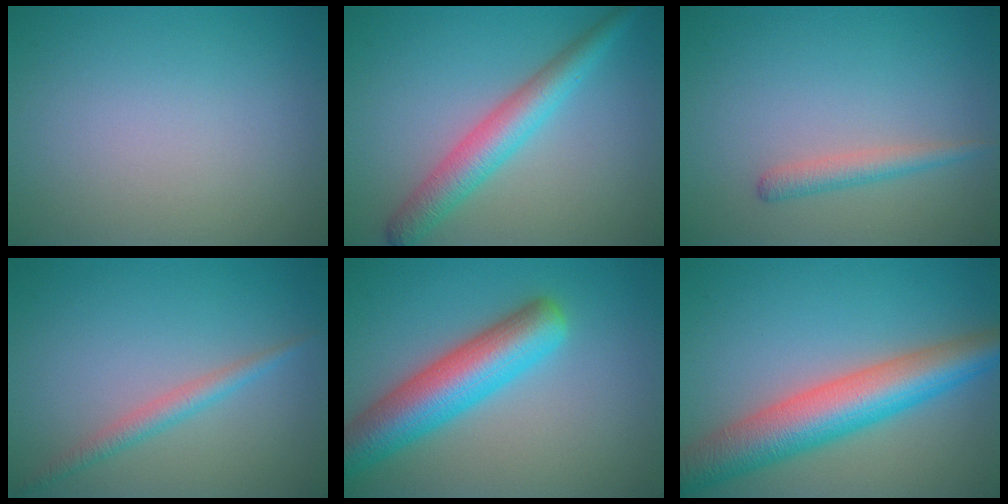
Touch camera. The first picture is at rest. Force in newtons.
{"total": 4.4, "press": 4.4, "slide": 0.1}
{"total": 1.7, "press": 1.7, "slide": 0.1}
{"total": 2.0, "press": 2.0, "slide": 0.1}
{"total": 7.5, "press": 7.5, "slide": 0.4}
{"total": 8.4, "press": 8.4, "slide": 0.3}